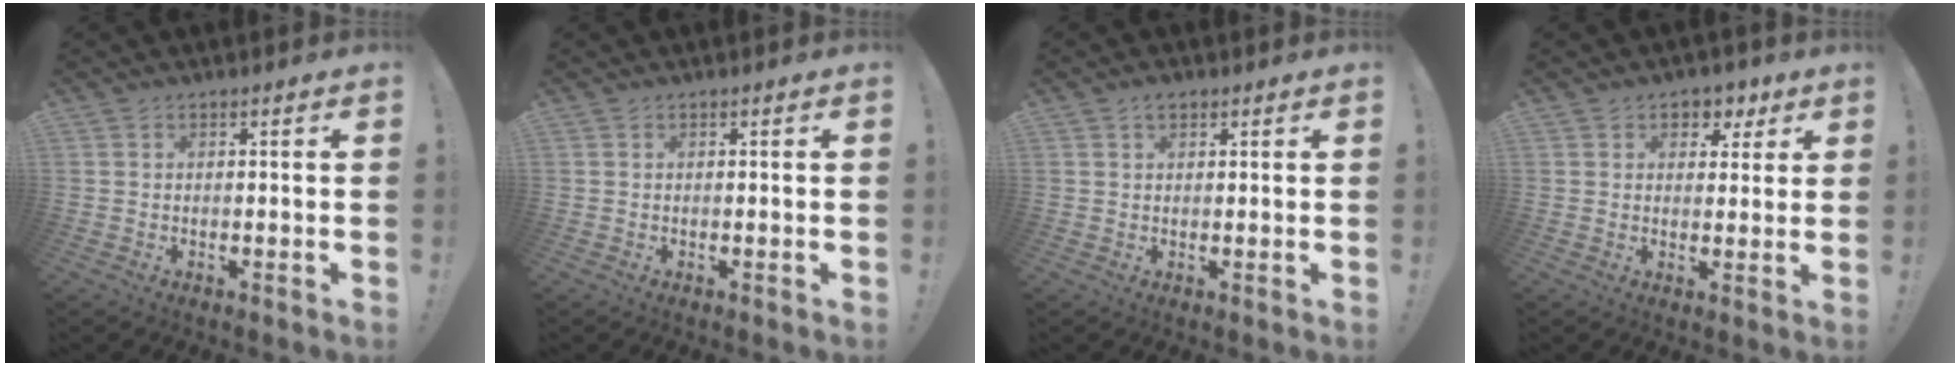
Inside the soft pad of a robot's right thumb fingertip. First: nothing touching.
{"total": 0.0}
{"total": 2.1, "force": [1.2, 1.1, 1.2], "torque": [-0.020, 0.000, 0.023]}
{"total": 5.2, "force": [2.6, 4.3, 1.5], "torque": [-0.014, -0.013, 0.048]}